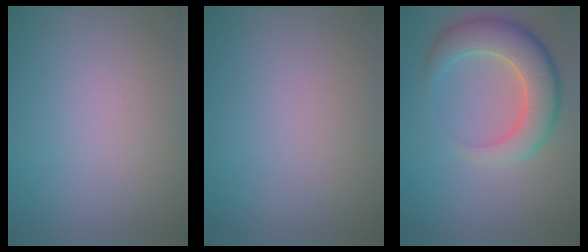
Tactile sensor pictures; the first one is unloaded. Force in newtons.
{"total": 0.0}
{"total": 6.8, "press": 6.7, "slide": 0.6}